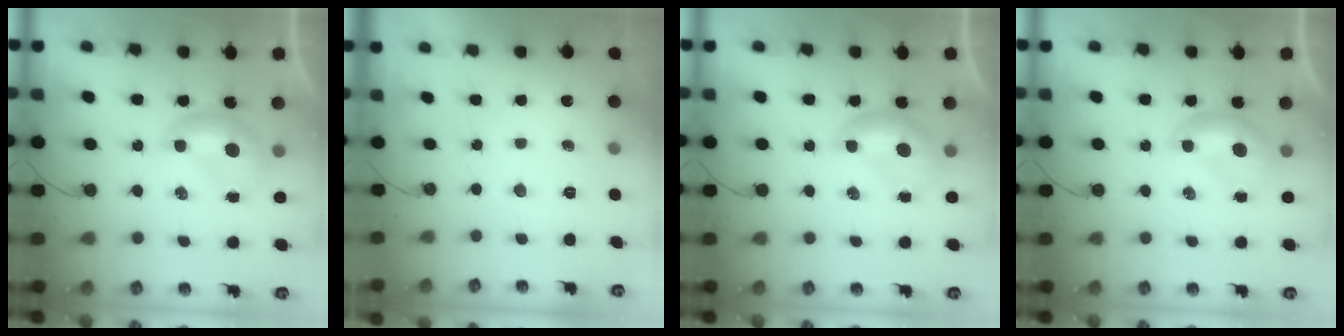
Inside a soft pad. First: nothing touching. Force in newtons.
{"total": 0.0}
{"total": 0.0}
{"total": 0.0}